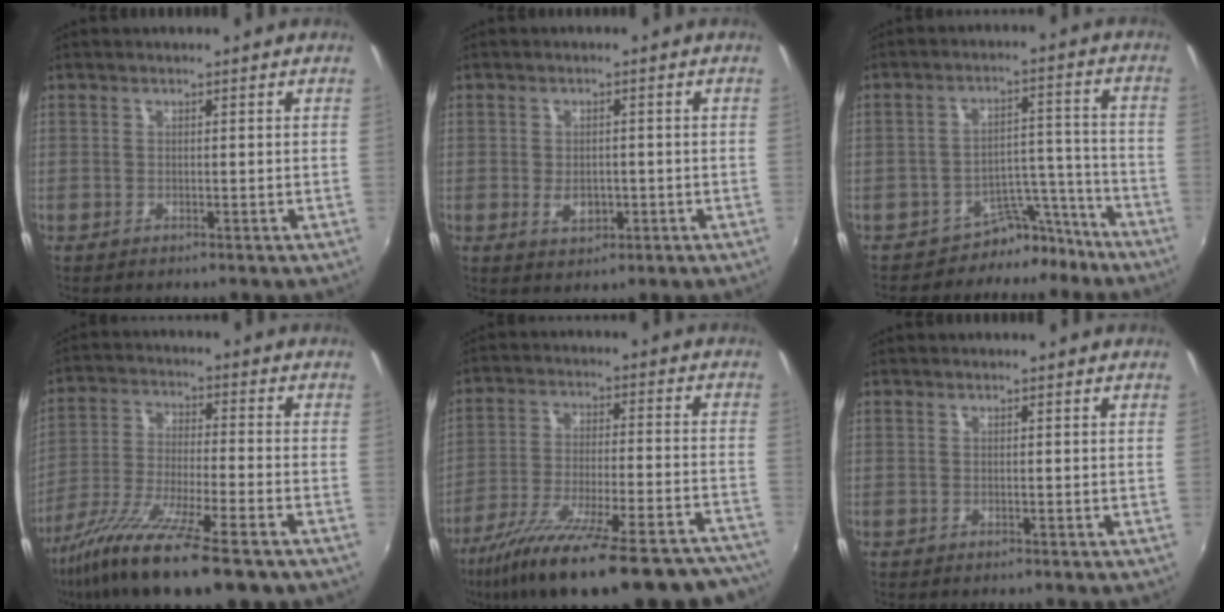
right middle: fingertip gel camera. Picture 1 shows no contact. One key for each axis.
{"total": 3.6, "fx": -0.9, "fy": 2.5, "fz": 2.4, "tx": -0.044, "ty": -0.005, "tz": -0.012}
{"total": 8.0, "fx": -6.9, "fy": 4.1, "fz": 0.8, "tx": 0.002, "ty": 0.042, "tz": -0.095}
{"total": 18.0, "fx": -12.4, "fy": 2.9, "fz": 12.7, "tx": -0.248, "ty": -0.055, "tz": -0.224}
{"total": 29.9, "fx": -24.6, "fy": 6.6, "fz": 15.7, "tx": -0.261, "ty": -0.058, "tz": -0.349}
{"total": 0.0}